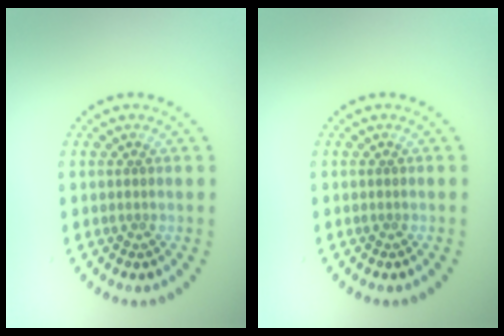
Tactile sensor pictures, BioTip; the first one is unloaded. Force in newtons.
{"total": 0.0}